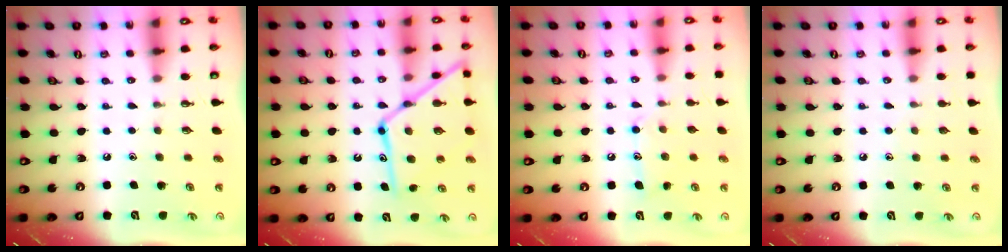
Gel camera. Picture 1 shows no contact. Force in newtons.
{"total": 18.0, "press": 17.9, "slide": 1.5}
{"total": 9.6, "press": 9.6, "slide": 0.5}
{"total": 4.3, "press": 4.3, "slide": 0.5}